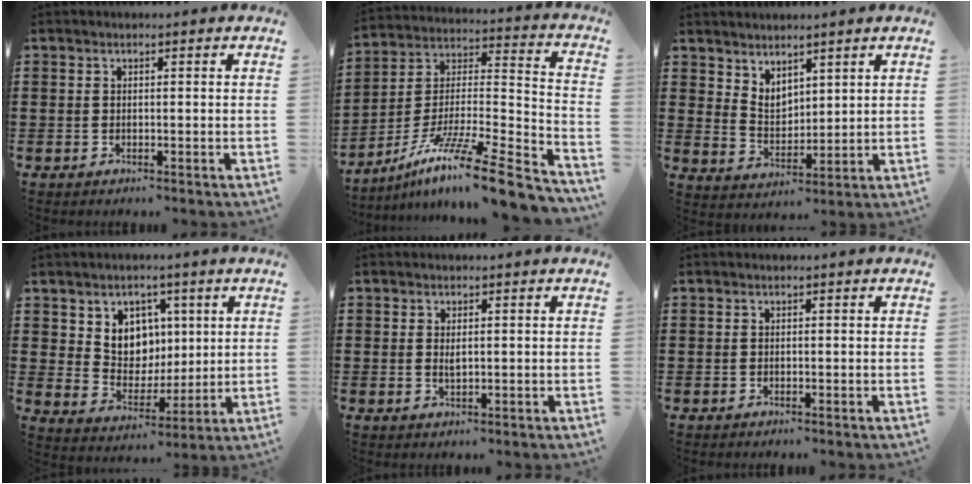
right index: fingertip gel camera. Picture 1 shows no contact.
{"total": 13.7, "force": [-10.3, 1.4, 9.0], "torque": [-0.152, 0.014, -0.190]}
{"total": 4.0, "force": [3.5, 1.8, 0.3], "torque": [-0.020, -0.005, 0.067]}
{"total": 6.9, "force": [3.1, 5.9, 1.5], "torque": [-0.050, -0.012, 0.057]}
{"total": 1.6, "force": [0.4, 0.7, 1.4], "torque": [-0.030, 0.004, 0.005]}
{"total": 0.0}